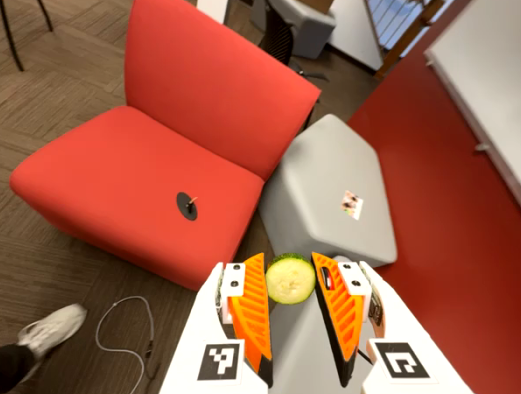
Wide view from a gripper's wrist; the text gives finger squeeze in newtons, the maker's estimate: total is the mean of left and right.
{"total": 7.8, "left": 8.3, "right": 7.2}